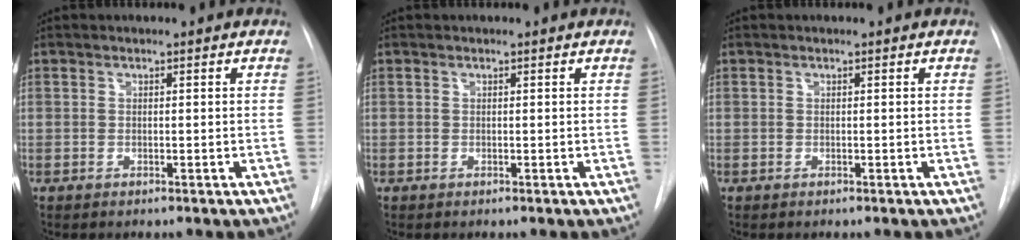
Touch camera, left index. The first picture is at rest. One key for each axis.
{"total": 0.0}
{"total": 0.0}